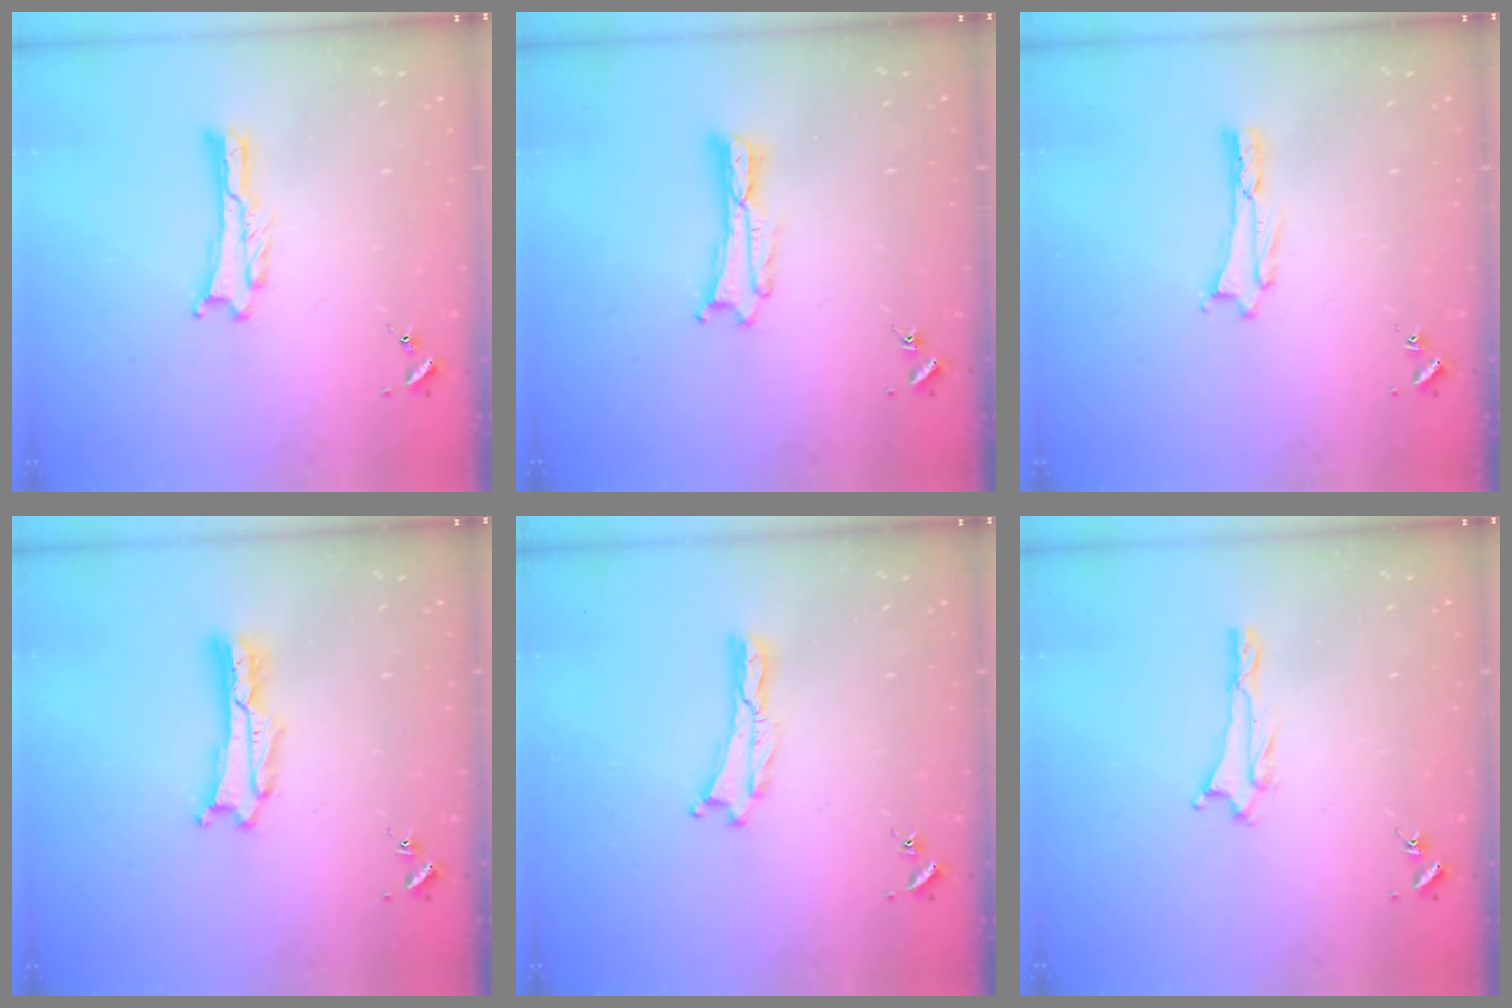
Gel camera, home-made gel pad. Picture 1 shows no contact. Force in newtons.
{"total": 0.6, "press": 0.6, "slide": 0.2}
{"total": 0.5, "press": 0.5, "slide": 0.2}
{"total": 1.4, "press": 1.4, "slide": 0.0}
{"total": 0.0}
{"total": 1.0, "press": 1.0, "slide": 0.1}